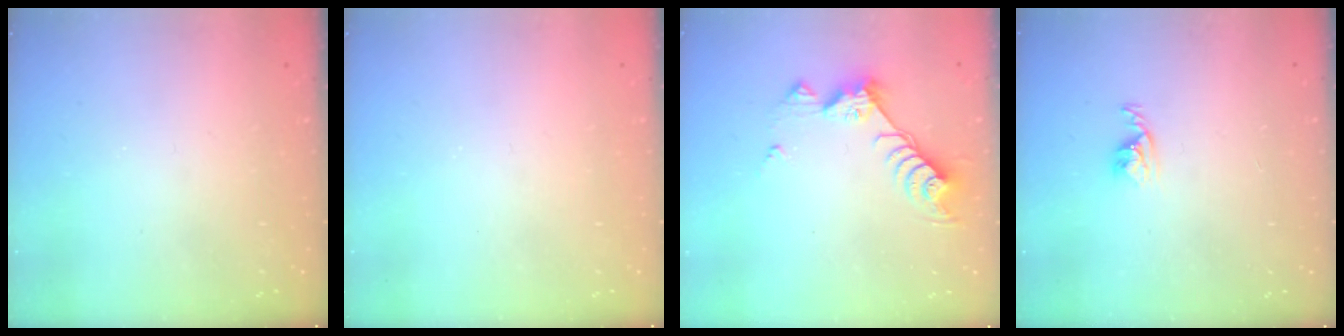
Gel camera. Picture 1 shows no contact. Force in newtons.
{"total": 0.0}
{"total": 9.2, "press": 9.2, "slide": 0.8}
{"total": 3.3, "press": 3.2, "slide": 0.4}